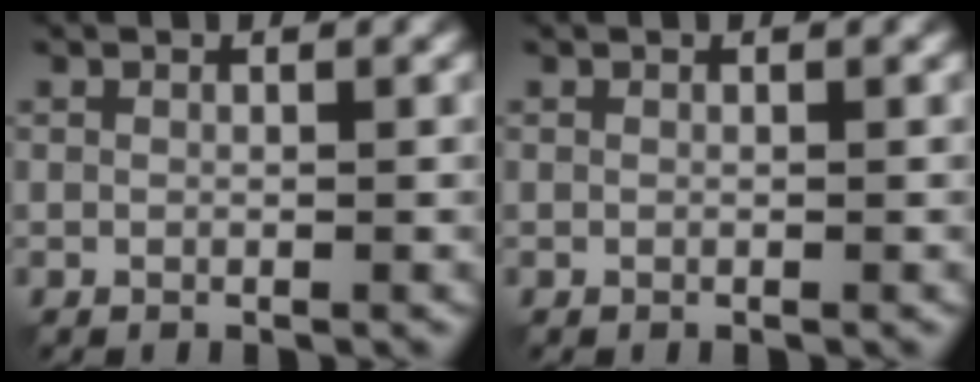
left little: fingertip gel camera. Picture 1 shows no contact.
{"total": 0.0}